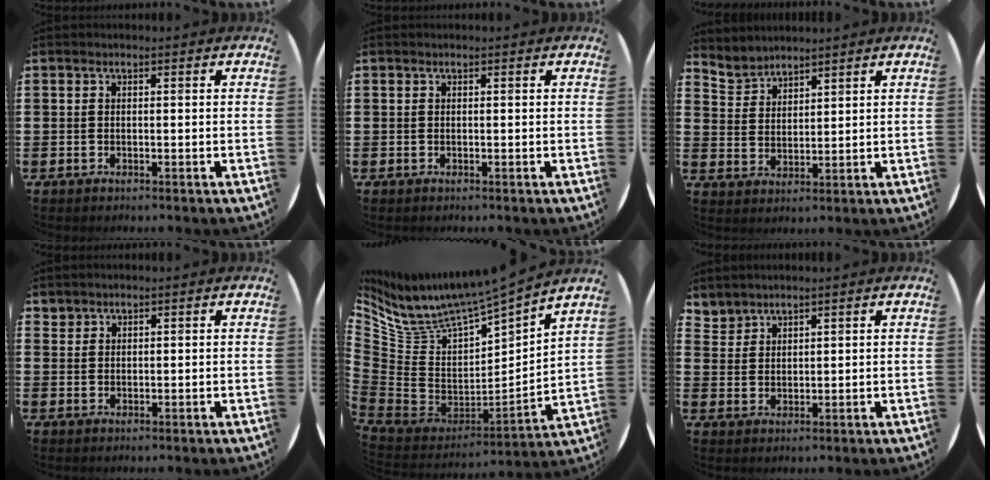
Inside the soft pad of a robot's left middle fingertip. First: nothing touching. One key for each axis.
{"total": 0.0}
{"total": 4.0, "fx": 3.9, "fy": 0.8, "fz": -0.5, "tx": -0.003, "ty": -0.016, "tz": 0.074}
{"total": 1.4, "fx": 1.3, "fy": 0.4, "fz": -0.2, "tx": 0.002, "ty": 0.002, "tz": 0.026}
{"total": 8.4, "fx": 7.8, "fy": 1.7, "fz": 2.7, "tx": -0.099, "ty": -0.077, "tz": 0.128}
{"total": 2.5, "fx": 2.4, "fy": 0.5, "fz": -0.5, "tx": 0.005, "ty": -0.008, "tz": 0.049}